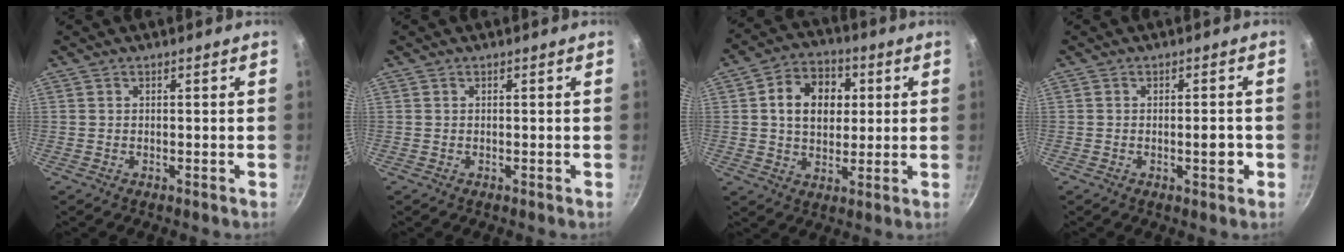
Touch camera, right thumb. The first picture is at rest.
{"total": 0.0}
{"total": 11.9, "force": [2.3, 9.0, 7.5], "torque": [-0.089, 0.008, 0.028]}
{"total": 3.5, "force": [-0.9, 1.2, 3.2], "torque": [-0.030, 0.009, -0.012]}